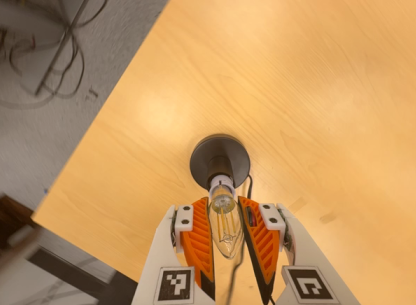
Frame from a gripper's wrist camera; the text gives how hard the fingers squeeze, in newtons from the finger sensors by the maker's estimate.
{"total": 11.4, "left": 10.6, "right": 12.1}